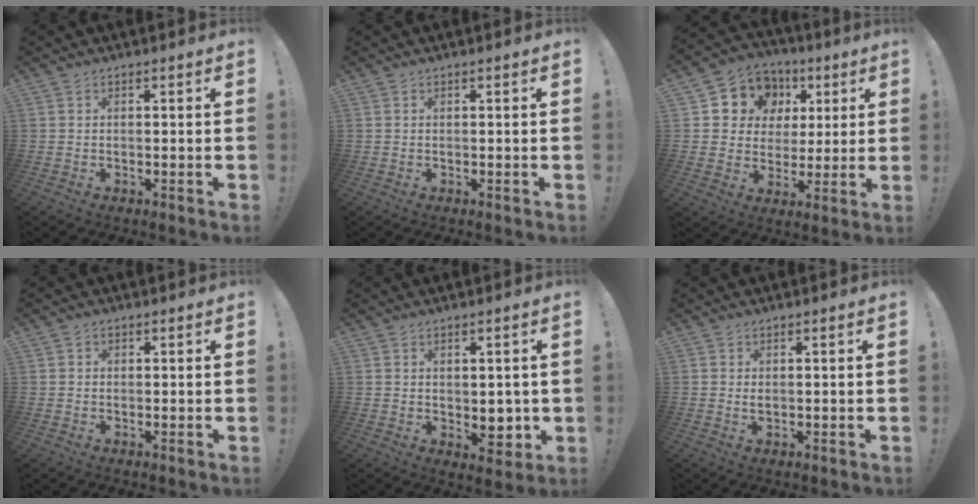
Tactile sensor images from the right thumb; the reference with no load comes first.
{"total": 0.0}
{"total": 11.0, "force": [3.8, 9.9, 3.1], "torque": [-0.046, -0.019, 0.083]}
{"total": 1.0, "force": [0.2, 0.9, 0.2], "torque": [0.002, 0.001, 0.003]}
{"total": 6.3, "force": [-0.2, 4.6, 4.3], "torque": [-0.038, 0.002, 0.002]}
{"total": 0.7, "force": [0.3, 0.4, 0.5], "torque": [-0.003, -0.002, 0.003]}